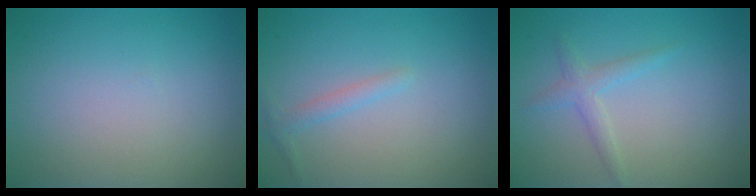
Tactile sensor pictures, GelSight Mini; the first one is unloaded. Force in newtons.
{"total": 1.2, "press": 1.2, "slide": 0.0}
{"total": 1.7, "press": 1.7, "slide": 0.0}